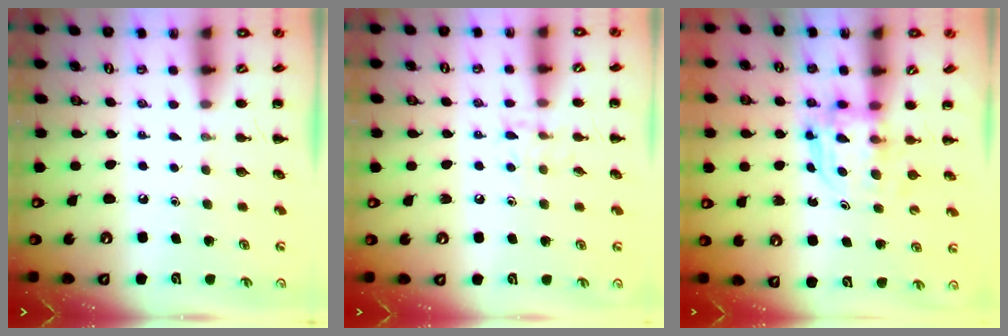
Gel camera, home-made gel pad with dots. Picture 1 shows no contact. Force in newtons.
{"total": 6.2, "press": 6.1, "slide": 1.3}
{"total": 3.6, "press": 3.6, "slide": 0.2}